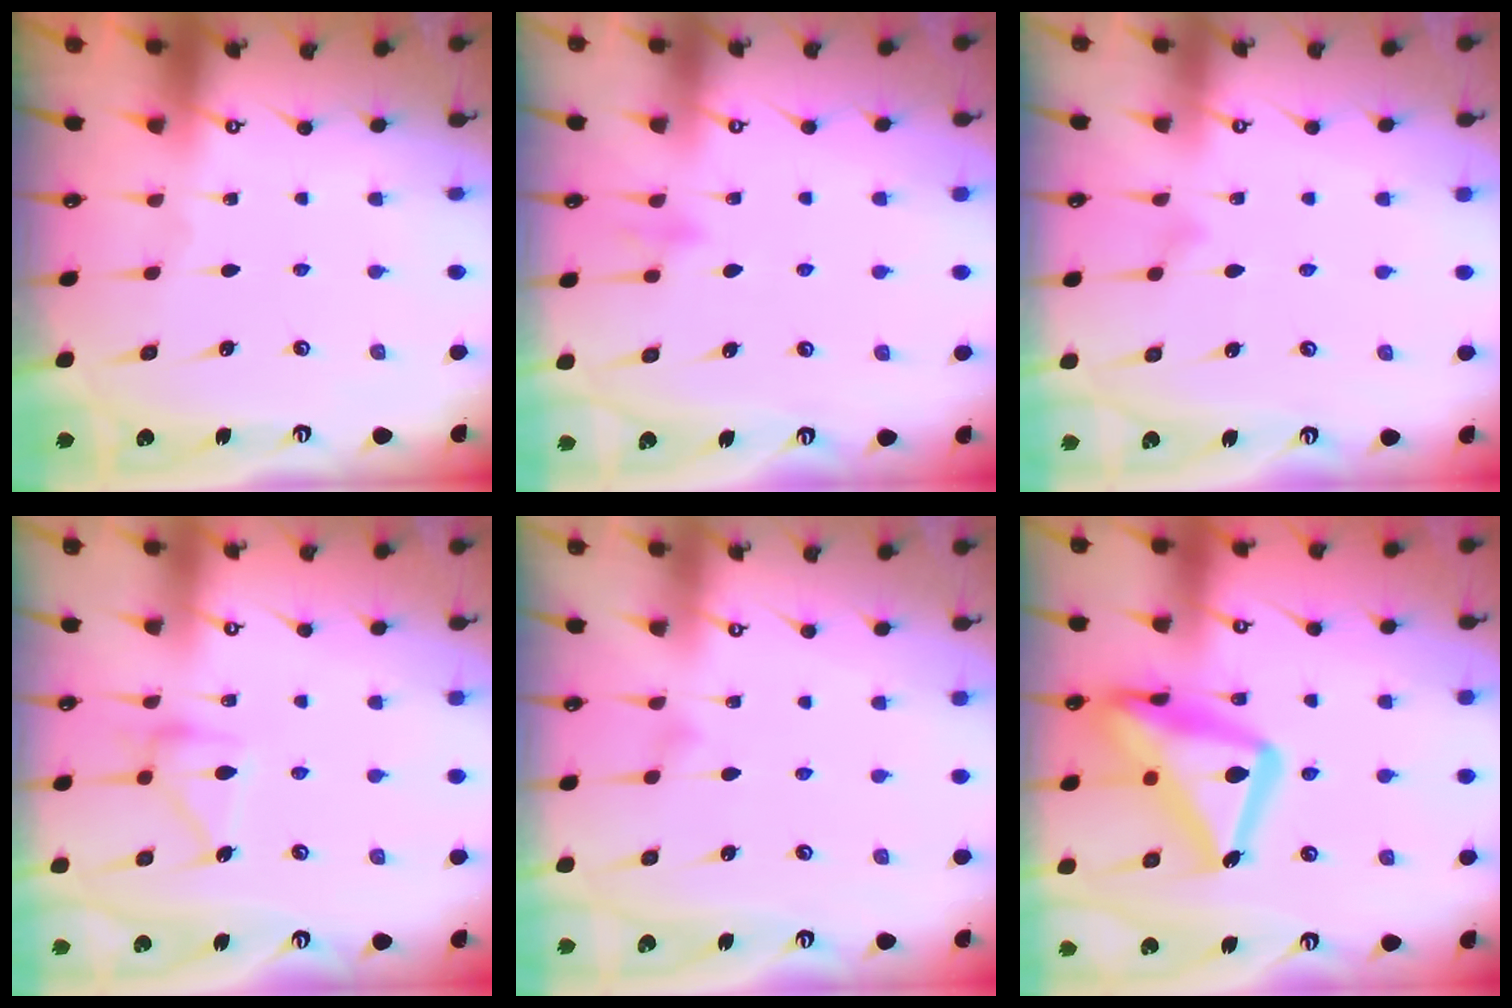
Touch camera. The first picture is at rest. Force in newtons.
{"total": 7.9, "press": 7.9, "slide": 0.6}
{"total": 8.5, "press": 8.5, "slide": 0.5}
{"total": 14.2, "press": 14.2, "slide": 0.6}
{"total": 4.1, "press": 4.1, "slide": 0.3}
{"total": 24.0, "press": 24.0, "slide": 1.6}